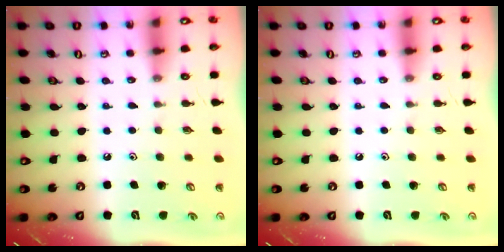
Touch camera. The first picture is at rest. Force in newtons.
{"total": 0.0}